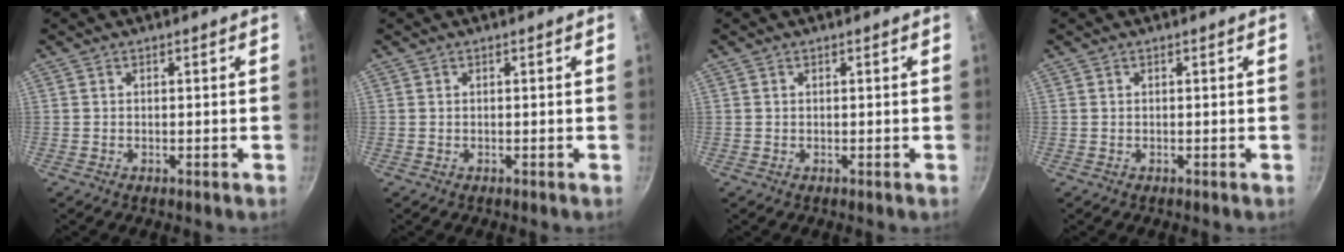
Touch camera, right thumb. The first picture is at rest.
{"total": 0.0}
{"total": 0.0}
{"total": 0.0}